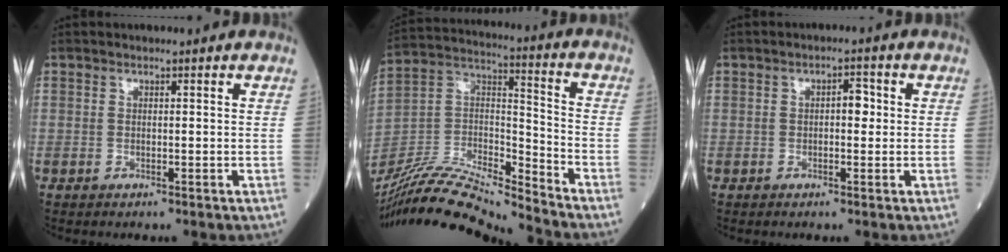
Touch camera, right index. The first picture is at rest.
{"total": 20.8, "force": [-19.6, 0.6, 7.1], "torque": [-0.153, 0.012, -0.352]}
{"total": 2.6, "force": [0.2, 1.2, 2.3], "torque": [-0.034, 0.014, 0.001]}